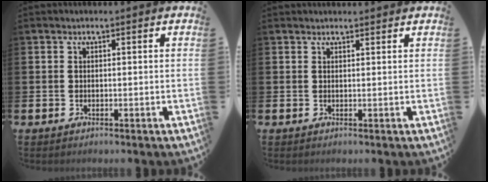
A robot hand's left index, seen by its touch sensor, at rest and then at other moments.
{"total": 1.0, "force": [1.0, 0.1, 0.1], "torque": [0.008, -0.002, 0.016]}